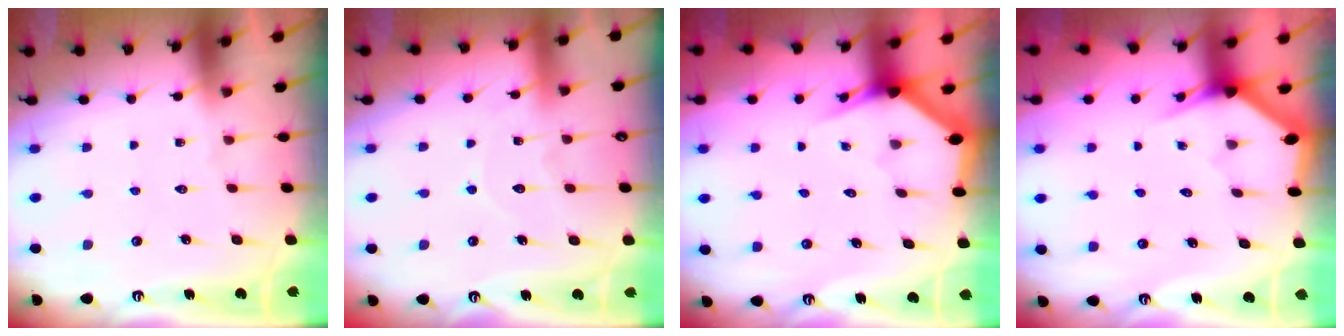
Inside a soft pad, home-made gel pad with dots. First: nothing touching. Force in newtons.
{"total": 7.0, "press": 6.9, "slide": 0.7}
{"total": 2.8, "press": 2.8, "slide": 0.0}
{"total": 2.9, "press": 2.9, "slide": 0.1}